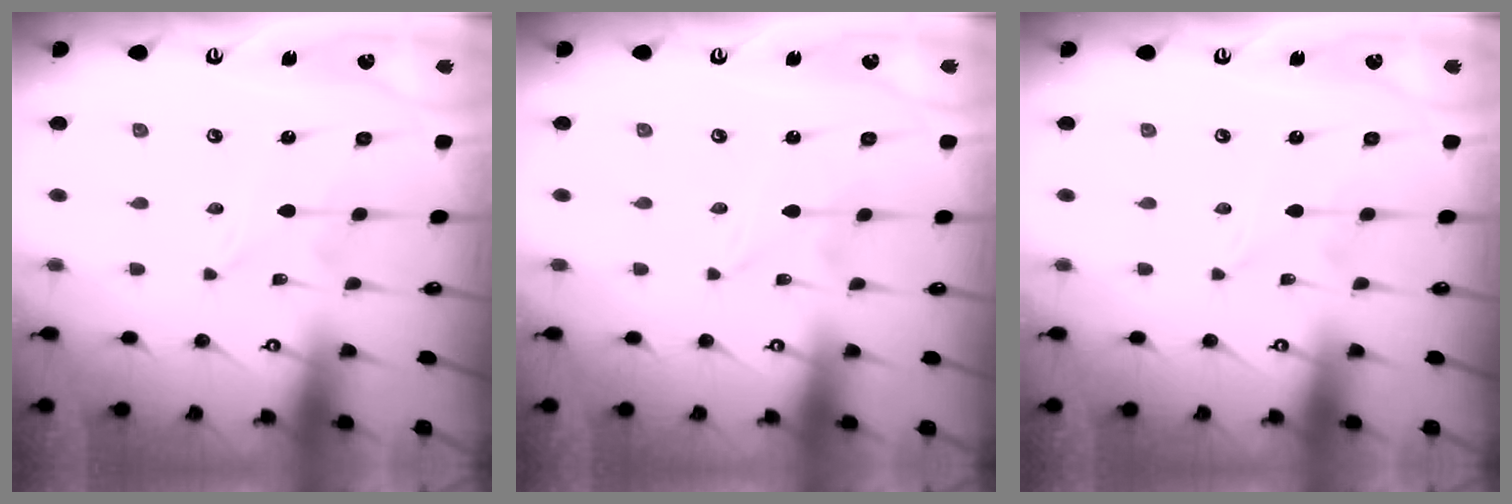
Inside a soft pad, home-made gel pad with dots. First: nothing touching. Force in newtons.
{"total": 0.0}
{"total": 0.0}